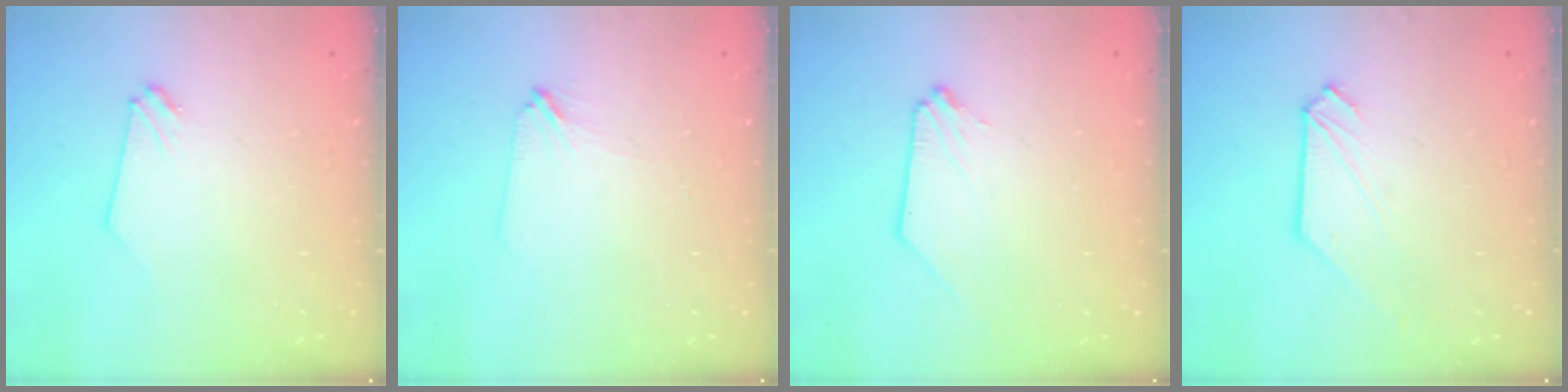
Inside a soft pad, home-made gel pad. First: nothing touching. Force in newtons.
{"total": 1.8, "press": 1.7, "slide": 0.4}
{"total": 0.0}
{"total": 0.7, "press": 0.7, "slide": 0.1}